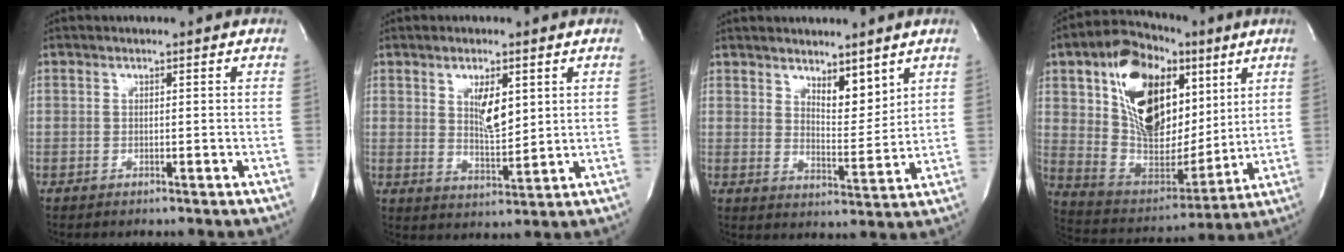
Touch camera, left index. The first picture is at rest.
{"total": 5.7, "force": [1.9, 2.1, 5.0], "torque": [-0.092, -0.008, 0.039]}
{"total": 6.2, "force": [4.3, 2.5, 3.7], "torque": [-0.061, -0.015, 0.075]}
{"total": 22.1, "force": [8.5, 12.5, 16.2], "torque": [-0.304, 0.031, 0.150]}